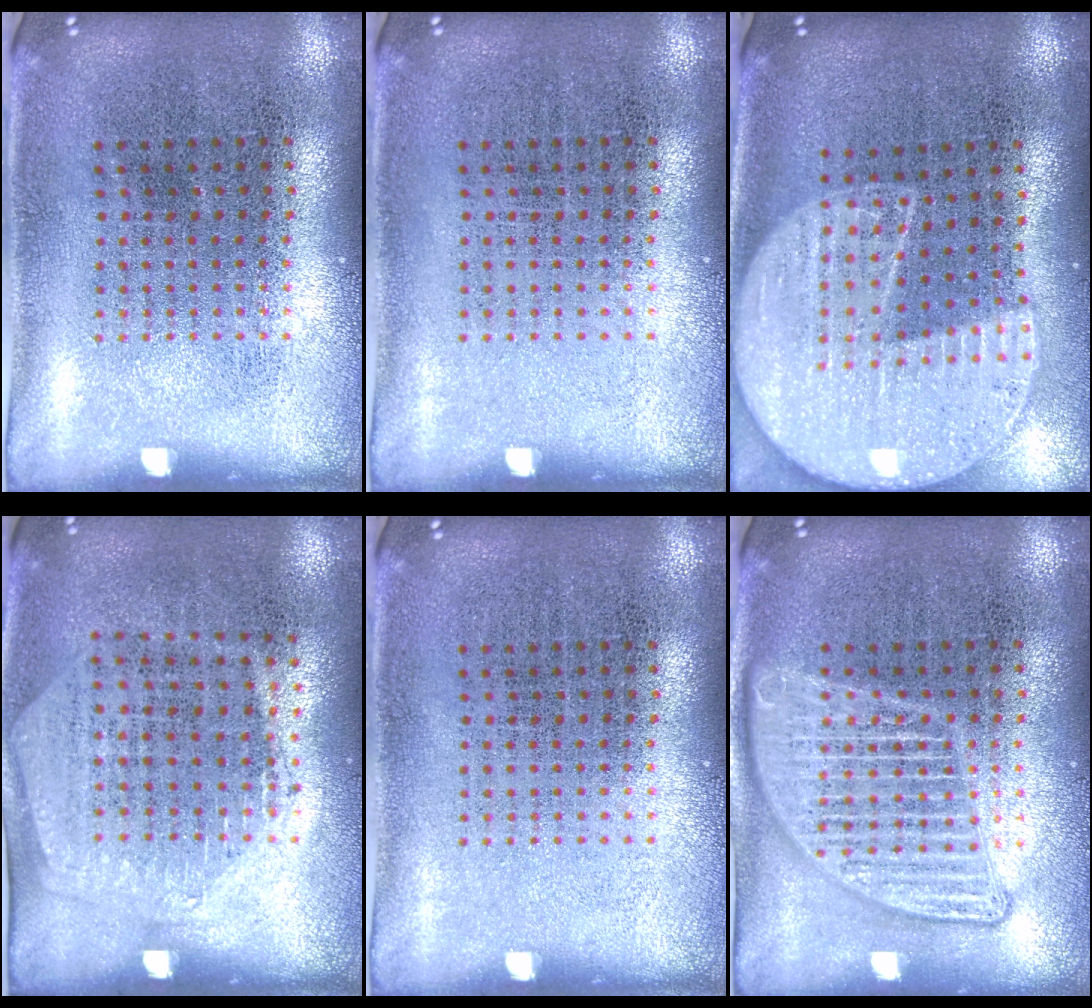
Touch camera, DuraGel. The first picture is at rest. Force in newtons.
{"total": 0.0}
{"total": 2.2, "press": 1.9, "slide": 1.1}
{"total": 1.4, "press": 1.2, "slide": 0.6}
{"total": 0.0}
{"total": 2.9, "press": 2.9, "slide": 0.3}